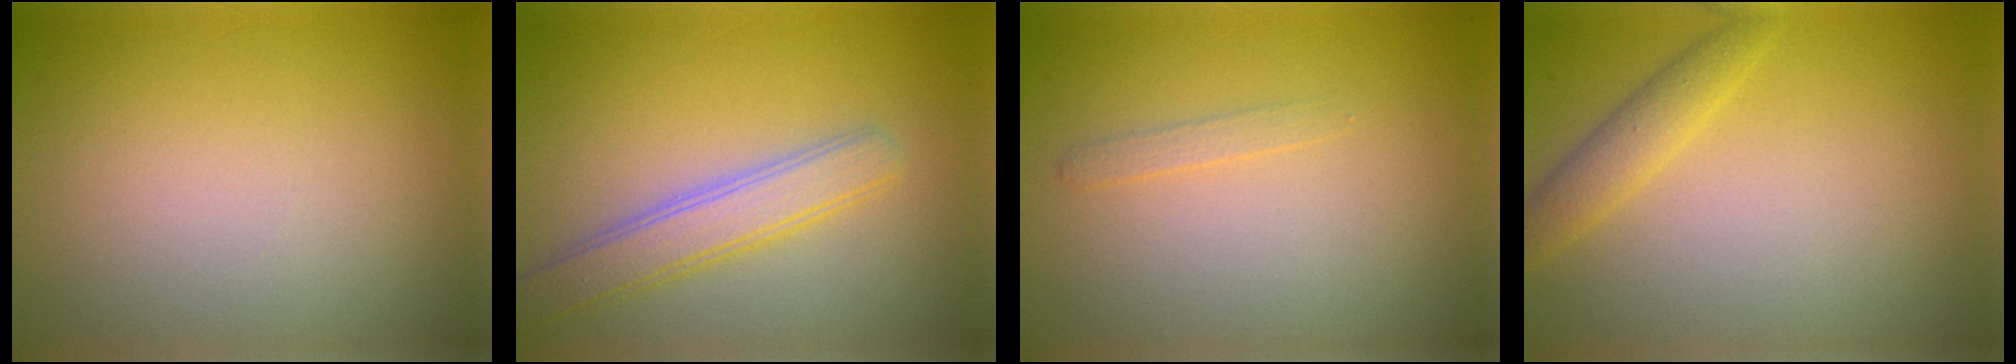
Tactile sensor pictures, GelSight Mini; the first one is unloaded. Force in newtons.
{"total": 3.7, "press": 3.7, "slide": 0.2}
{"total": 0.8, "press": 0.8, "slide": 0.0}
{"total": 2.2, "press": 2.2, "slide": 0.1}